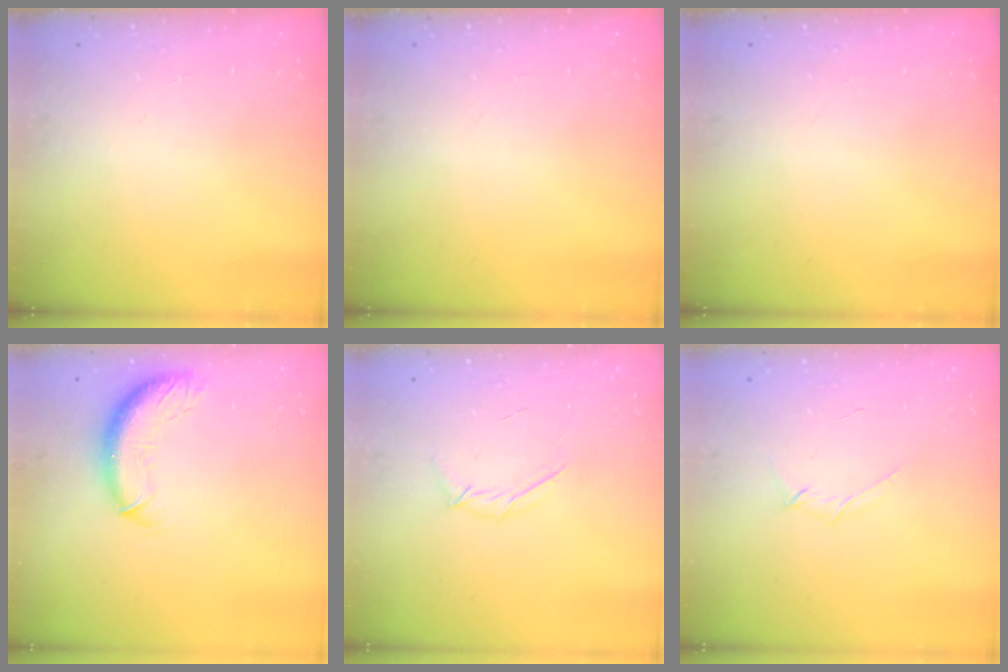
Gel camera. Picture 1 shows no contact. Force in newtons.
{"total": 0.0}
{"total": 0.0}
{"total": 10.8, "press": 10.4, "slide": 2.9}
{"total": 3.4, "press": 3.3, "slide": 0.9}
{"total": 2.6, "press": 2.5, "slide": 0.8}